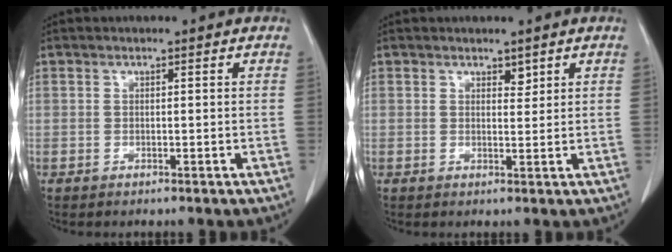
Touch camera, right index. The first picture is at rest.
{"total": 1.6, "force": [1.2, 0.7, 0.7], "torque": [-0.007, -0.004, 0.020]}